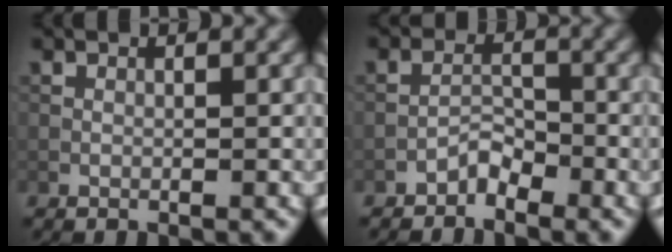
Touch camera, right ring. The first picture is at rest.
{"total": 1.8, "force": [-1.5, 0.8, 0.5], "torque": [-0.004, 0.010, -0.029]}